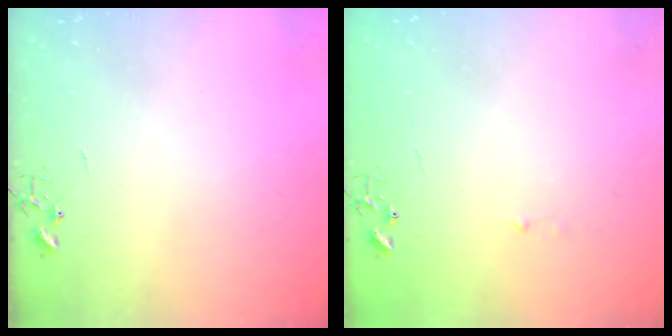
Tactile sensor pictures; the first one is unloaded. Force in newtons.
{"total": 1.8, "press": 1.8, "slide": 0.2}